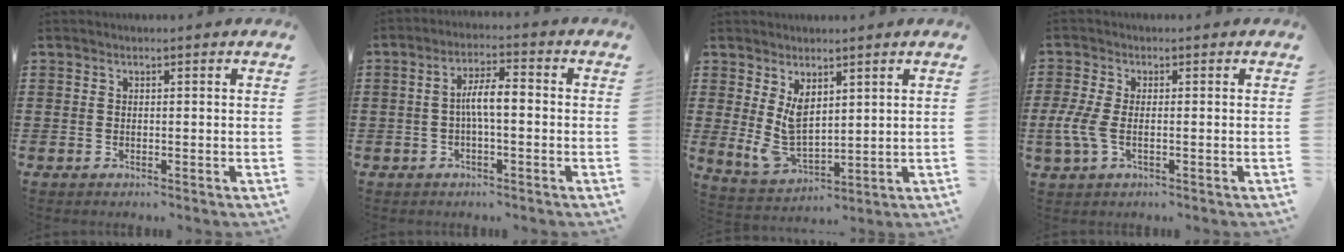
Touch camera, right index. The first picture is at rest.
{"total": 4.9, "force": [-0.5, 1.3, 4.7], "torque": [-0.093, 0.007, -0.014]}
{"total": 6.5, "force": [2.0, 3.8, 4.8], "torque": [-0.112, -0.003, 0.039]}
{"total": 4.3, "force": [-1.2, 2.1, 3.5], "torque": [-0.098, -0.008, -0.031]}